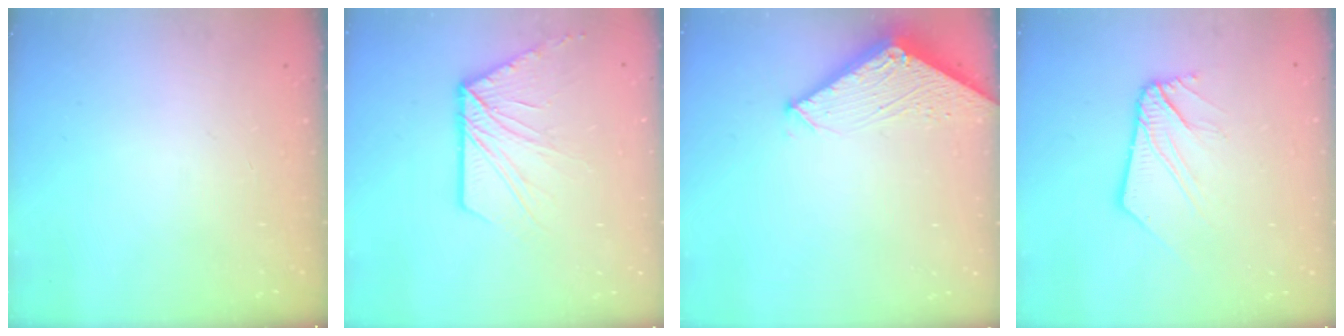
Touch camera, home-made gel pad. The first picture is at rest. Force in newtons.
{"total": 11.7, "press": 11.7, "slide": 0.4}
{"total": 2.8, "press": 2.8, "slide": 0.3}
{"total": 11.3, "press": 11.3, "slide": 1.4}